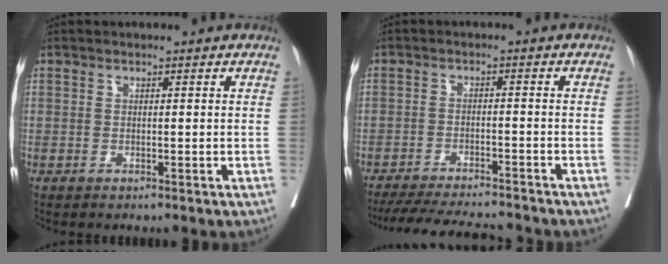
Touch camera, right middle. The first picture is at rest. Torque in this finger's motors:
{"motor_torque": [0.23, -0.34, 0.22, 0.07]}